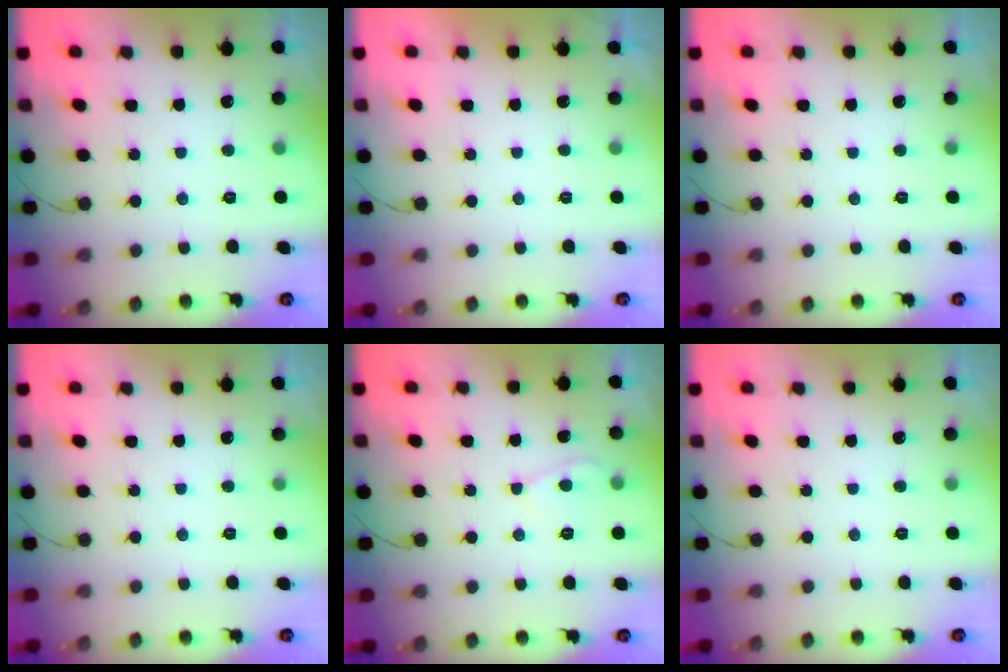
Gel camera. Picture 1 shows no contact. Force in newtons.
{"total": 2.3, "press": 2.3, "slide": 0.3}
{"total": 0.0}
{"total": 0.0}
{"total": 4.4, "press": 4.4, "slide": 0.4}
{"total": 0.0}